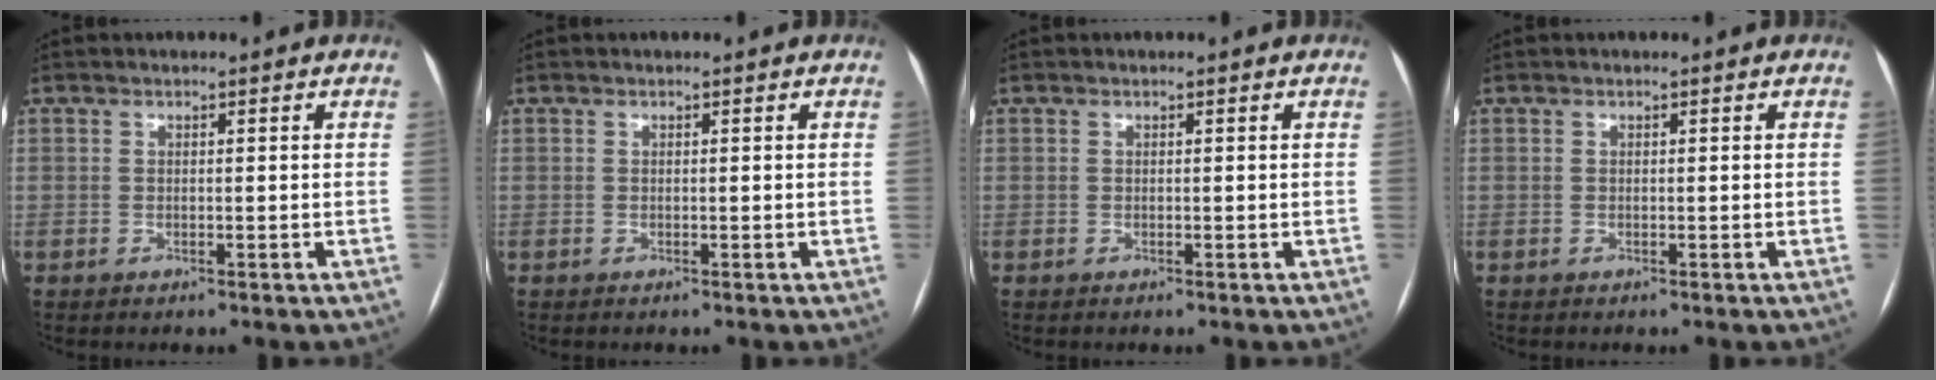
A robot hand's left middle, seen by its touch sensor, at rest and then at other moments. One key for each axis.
{"total": 0.0}
{"total": 0.0}
{"total": 0.0}